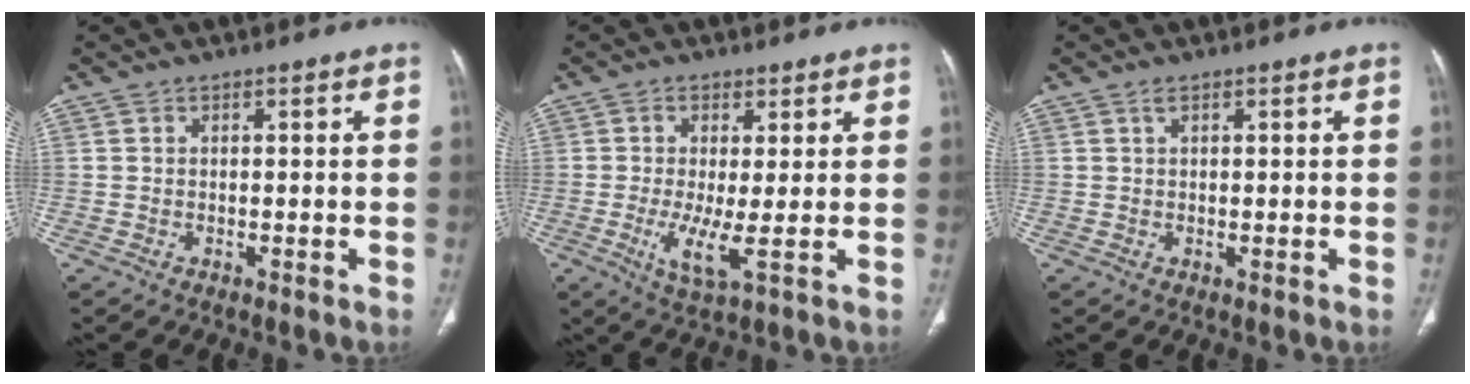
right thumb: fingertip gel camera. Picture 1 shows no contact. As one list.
[{"total": 6.1, "force": [-0.3, 1.1, 5.9], "torque": [-0.128, -0.014, -0.009]}, {"total": 0.8, "force": [0.4, 0.2, 0.6], "torque": [-0.014, 0.000, 0.008]}]